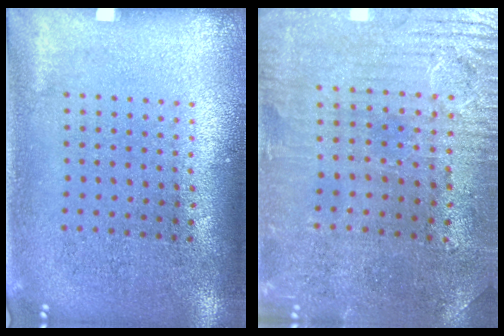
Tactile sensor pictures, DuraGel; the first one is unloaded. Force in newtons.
{"total": 1.3, "press": 1.2, "slide": 0.6}